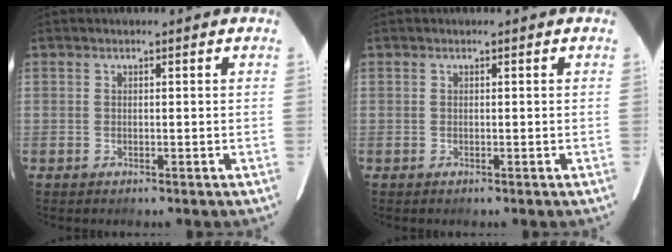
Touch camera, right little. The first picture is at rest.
{"total": 0.0}